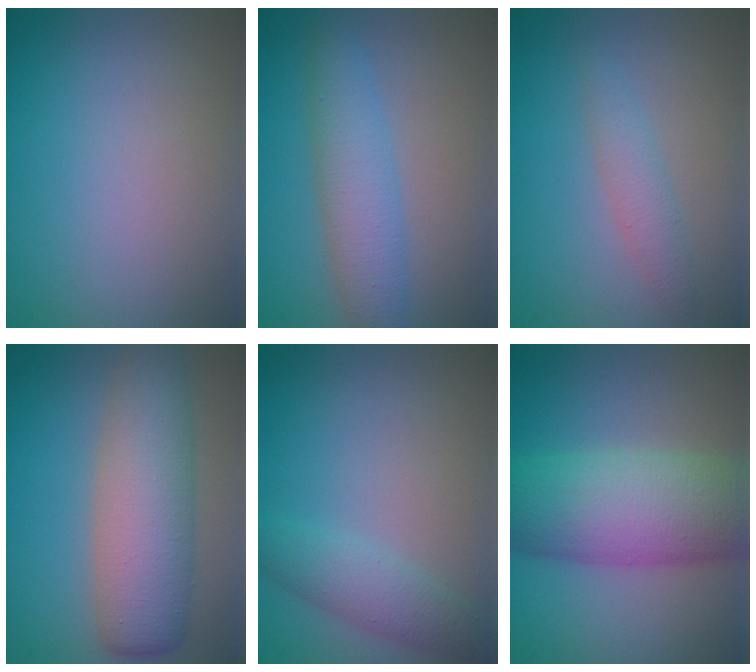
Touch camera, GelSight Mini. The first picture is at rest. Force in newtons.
{"total": 4.3, "press": 4.3, "slide": 0.1}
{"total": 1.8, "press": 1.8, "slide": 0.0}
{"total": 7.6, "press": 7.6, "slide": 0.3}
{"total": 2.9, "press": 2.9, "slide": 0.2}
{"total": 9.4, "press": 9.4, "slide": 0.1}